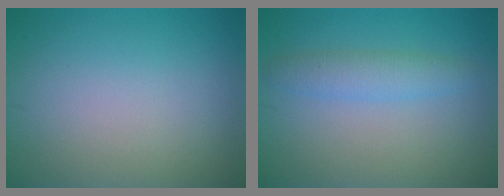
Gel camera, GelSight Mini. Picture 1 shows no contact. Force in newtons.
{"total": 2.5, "press": 2.5, "slide": 0.1}